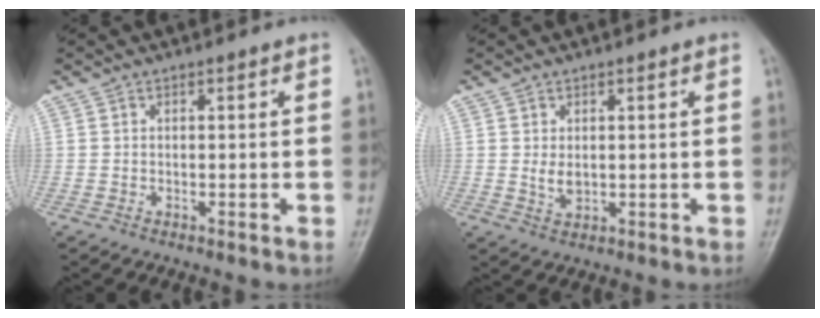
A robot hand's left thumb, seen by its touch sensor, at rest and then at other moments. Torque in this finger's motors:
{"motor_torque": [0.53, 0.56, 0.46, -0.12, 0.00]}